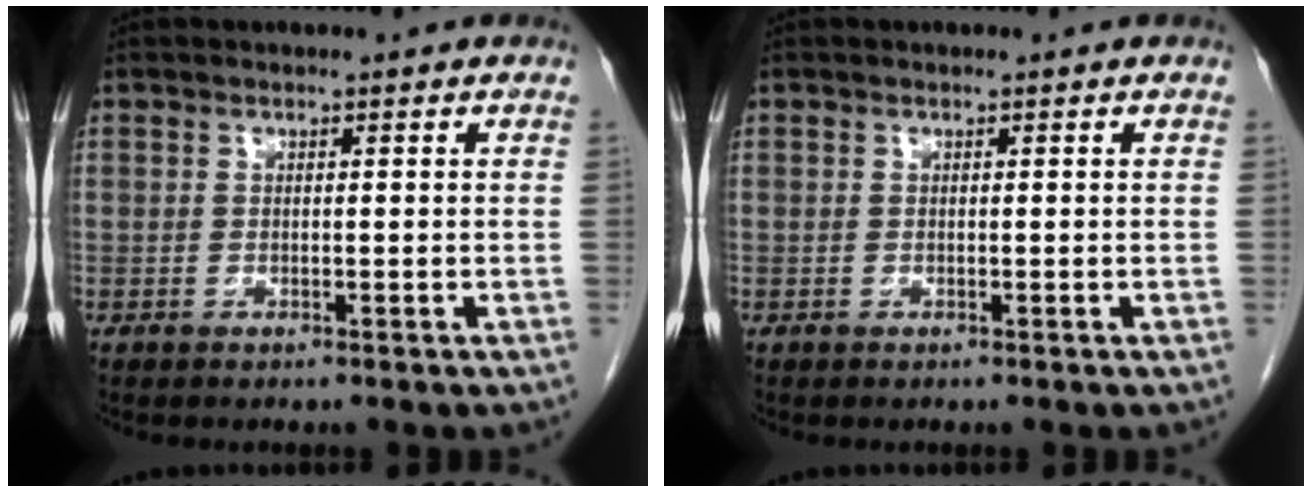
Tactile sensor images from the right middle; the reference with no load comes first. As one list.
[{"total": 0.0}]